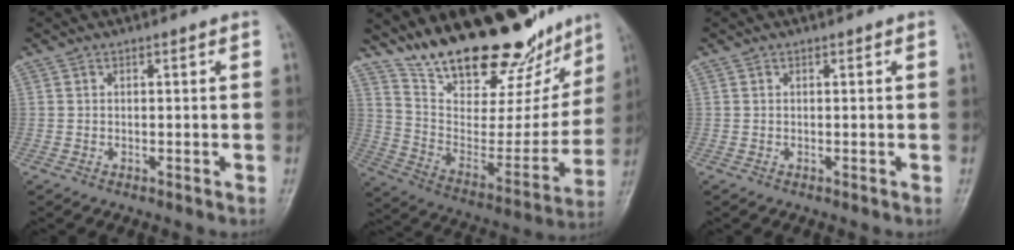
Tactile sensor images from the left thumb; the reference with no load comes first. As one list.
[{"total": 26.5, "force": [20.8, 9.6, 13.3], "torque": [-0.171, -0.095, 0.328]}, {"total": 0.0}]